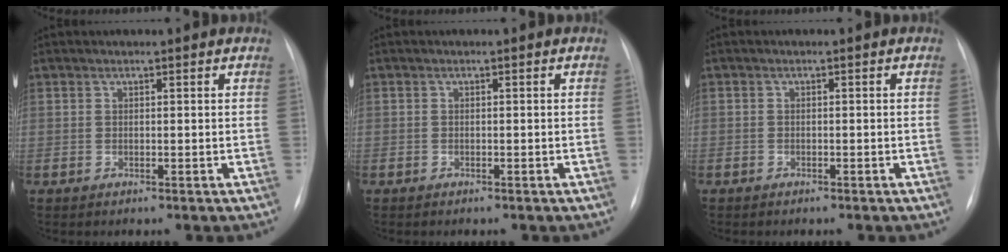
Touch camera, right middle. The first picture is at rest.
{"total": 0.0}
{"total": 0.6, "force": [-0.5, 0.2, 0.2], "torque": [-0.004, 0.002, -0.009]}